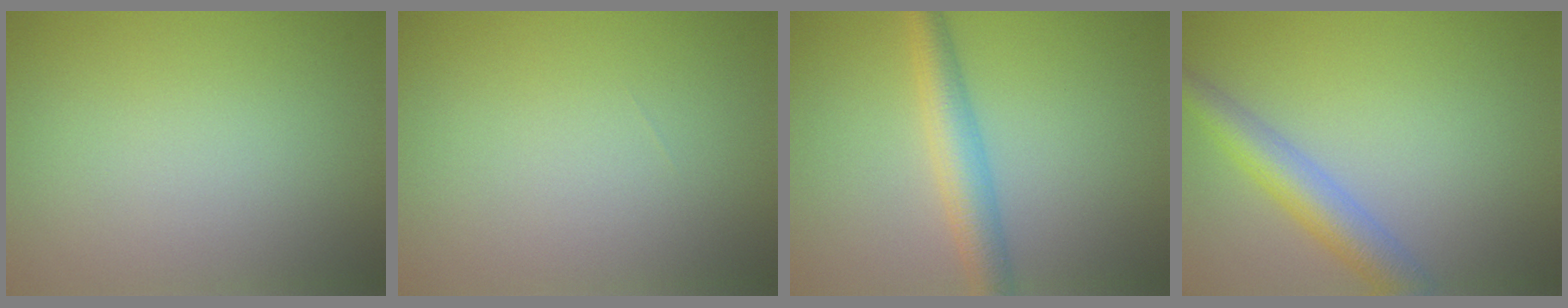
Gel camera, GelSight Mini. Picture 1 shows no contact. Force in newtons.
{"total": 0.0}
{"total": 3.9, "press": 3.9, "slide": 0.1}
{"total": 4.4, "press": 4.4, "slide": 0.1}